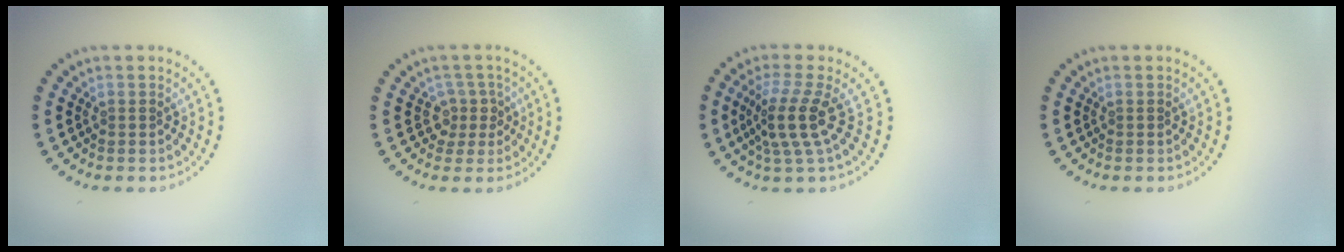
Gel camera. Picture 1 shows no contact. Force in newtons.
{"total": 2.2, "press": 1.6, "slide": 1.5}
{"total": 3.7, "press": 2.6, "slide": 2.6}
{"total": 0.0}